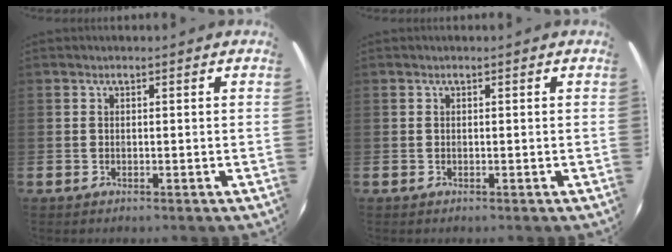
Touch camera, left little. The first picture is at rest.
{"total": 0.0}